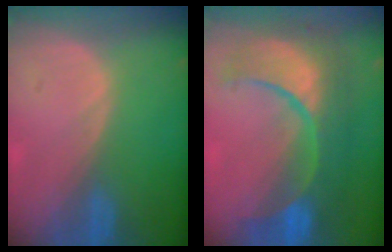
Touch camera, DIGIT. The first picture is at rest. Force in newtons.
{"total": 12.1, "press": 12.0, "slide": 1.5}